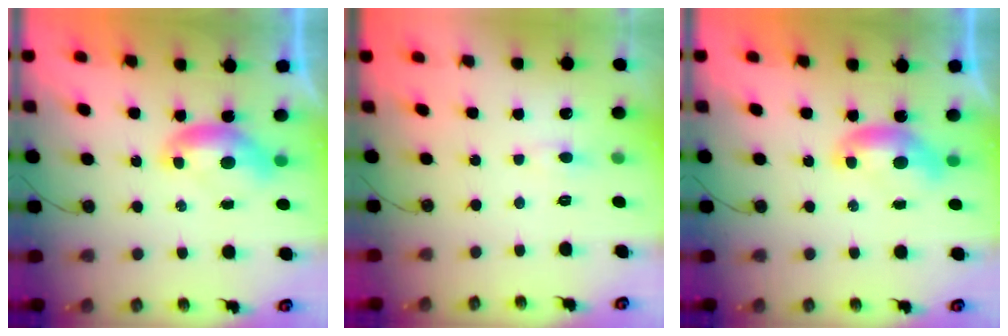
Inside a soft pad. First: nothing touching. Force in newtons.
{"total": 1.6, "press": 1.6, "slide": 0.5}
{"total": 0.0}